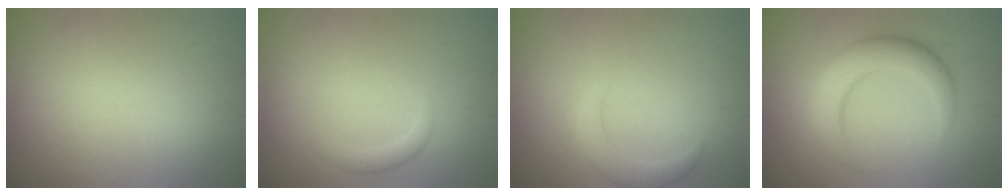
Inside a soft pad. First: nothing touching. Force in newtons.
{"total": 1.3, "press": 1.3, "slide": 0.1}
{"total": 2.3, "press": 2.3, "slide": 0.4}
{"total": 4.7, "press": 4.7, "slide": 0.0}